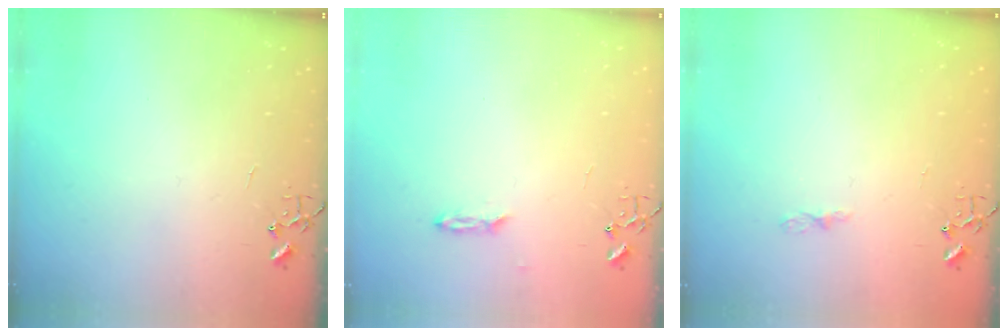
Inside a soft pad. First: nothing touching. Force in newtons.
{"total": 2.3, "press": 2.2, "slide": 0.4}
{"total": 3.4, "press": 3.4, "slide": 0.5}